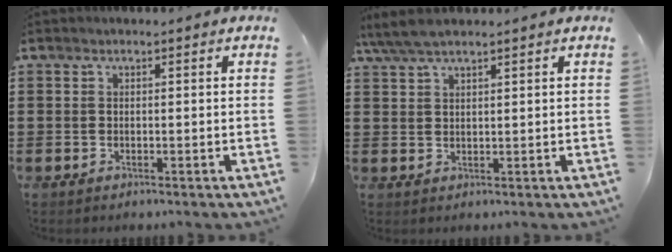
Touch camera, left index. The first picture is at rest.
{"total": 4.1, "force": [3.2, 0.8, 2.5], "torque": [-0.056, 0.002, 0.060]}